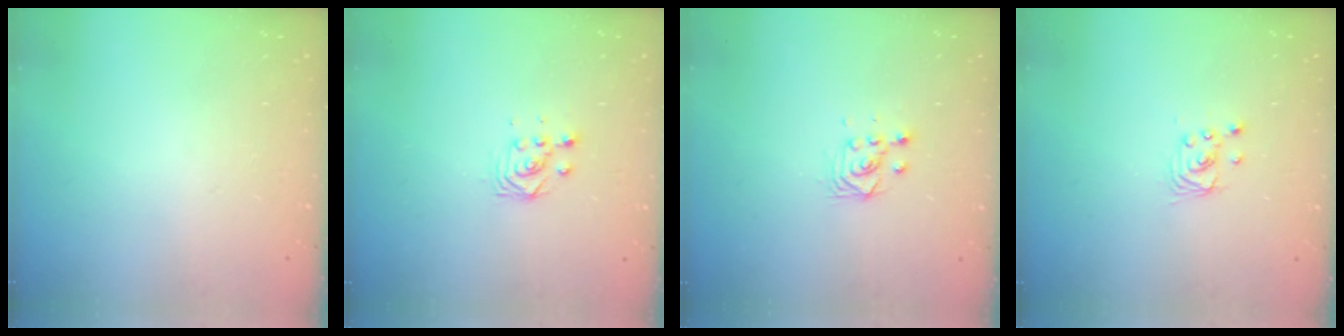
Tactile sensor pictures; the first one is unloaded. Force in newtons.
{"total": 2.9, "press": 2.9, "slide": 0.4}
{"total": 3.3, "press": 3.2, "slide": 0.7}
{"total": 2.4, "press": 2.4, "slide": 0.2}